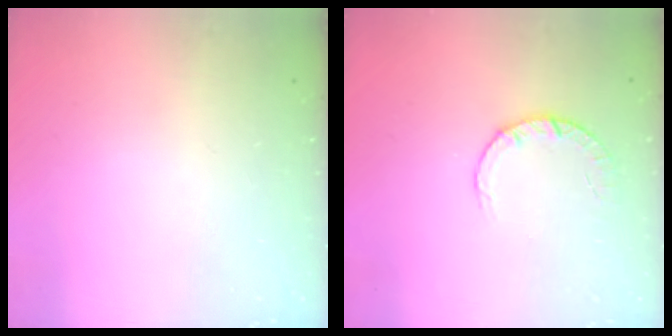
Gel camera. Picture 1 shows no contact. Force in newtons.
{"total": 2.8, "press": 2.8, "slide": 0.4}